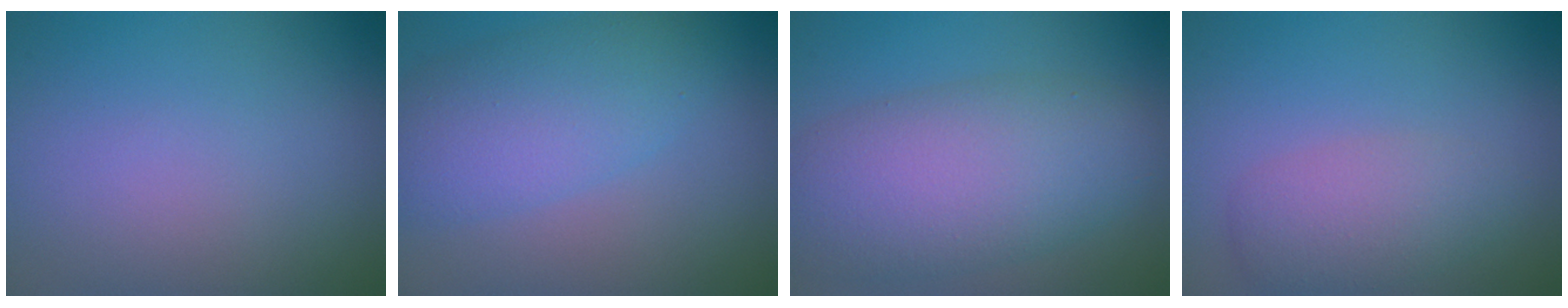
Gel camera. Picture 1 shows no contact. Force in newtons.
{"total": 5.4, "press": 5.4, "slide": 0.2}
{"total": 8.1, "press": 8.1, "slide": 0.2}
{"total": 3.1, "press": 3.1, "slide": 0.1}